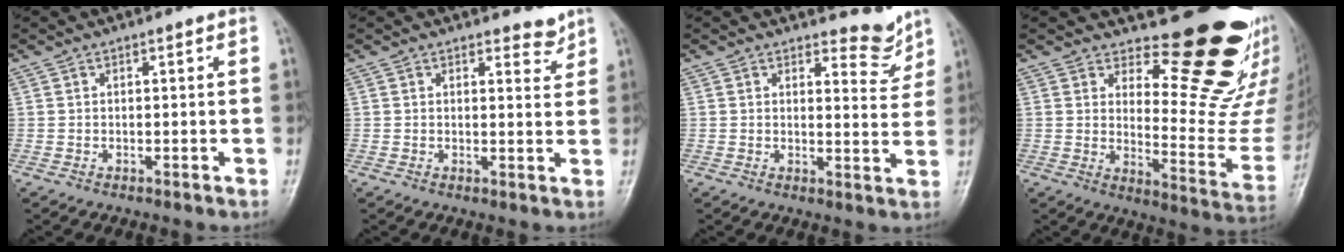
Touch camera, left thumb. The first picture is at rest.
{"total": 2.8, "force": [2.4, 1.2, 0.8], "torque": [0.005, -0.020, 0.031]}
{"total": 5.4, "force": [4.8, 2.2, 1.2], "torque": [0.008, -0.047, 0.059]}
{"total": 17.5, "force": [14.2, 5.5, 8.7], "torque": [-0.063, -0.155, 0.186]}